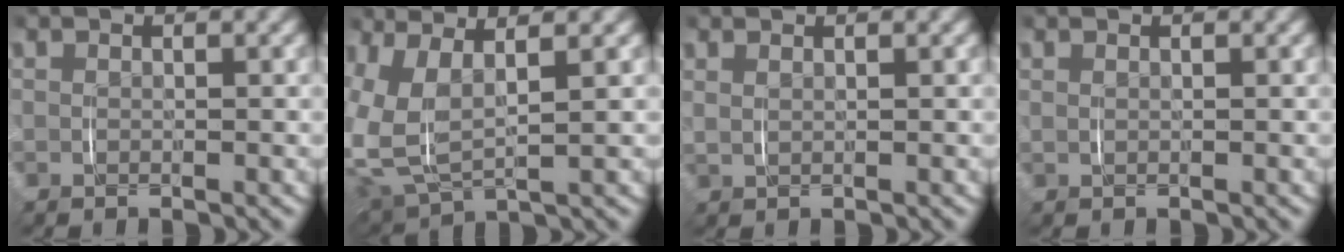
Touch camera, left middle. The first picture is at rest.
{"total": 9.6, "force": [1.1, 7.5, 5.9], "torque": [-0.172, -0.021, 0.020]}
{"total": 1.3, "force": [0.8, 0.7, 0.7], "torque": [-0.019, 0.004, 0.015]}
{"total": 0.6, "force": [0.4, 0.3, 0.4], "torque": [-0.008, 0.002, 0.008]}